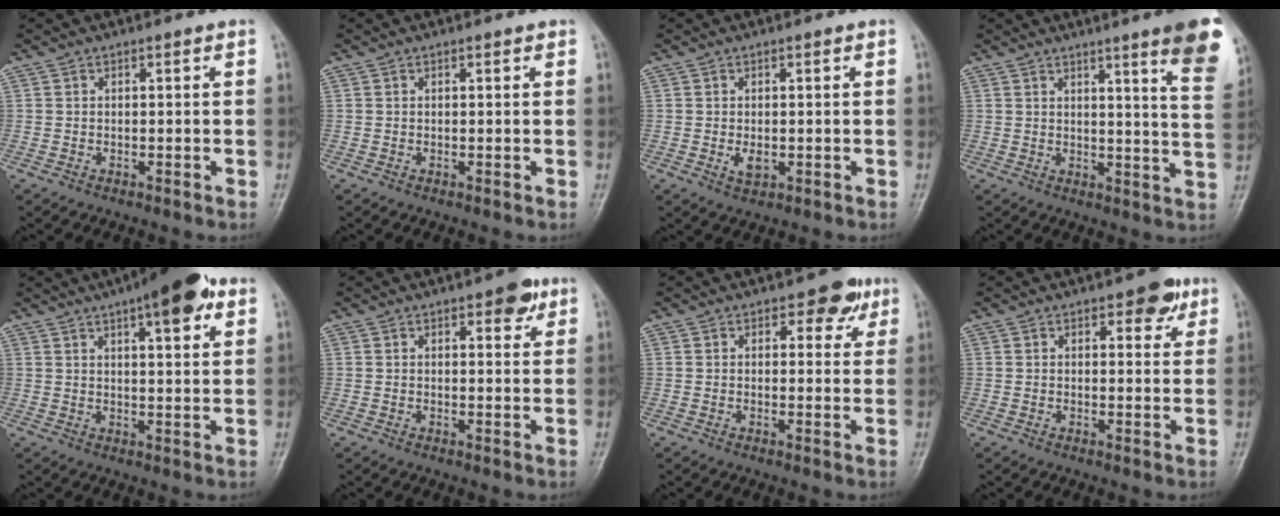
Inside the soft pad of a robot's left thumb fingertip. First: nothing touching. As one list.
[{"total": 0.5, "force": [0.4, 0.2, 0.3], "torque": [-0.006, -0.002, 0.002]}, {"total": 2.2, "force": [-0.1, 1.4, 1.7], "torque": [-0.028, -0.006, 0.002]}, {"total": 13.3, "force": [8.3, 1.2, 10.3], "torque": [-0.108, -0.043, 0.088]}, {"total": 12.1, "force": [6.6, 3.9, 9.4], "torque": [-0.110, -0.015, 0.087]}, {"total": 4.6, "force": [2.5, 2.0, 3.2], "torque": [-0.025, -0.009, 0.028]}, {"total": 5.0, "force": [2.7, 3.0, 2.9], "torque": [-0.003, -0.008, 0.028]}, {"total": 4.9, "force": [2.7, 2.5, 3.2], "torque": [-0.018, -0.010, 0.029]}]